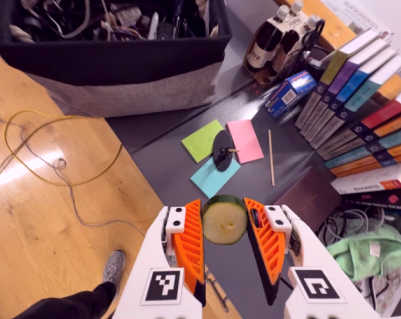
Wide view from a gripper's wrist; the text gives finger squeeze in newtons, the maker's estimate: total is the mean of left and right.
{"total": 10.1, "left": 10.5, "right": 9.8}